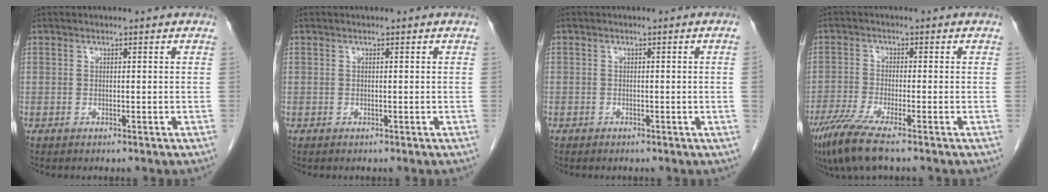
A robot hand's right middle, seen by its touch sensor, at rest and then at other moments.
{"total": 0.0}
{"total": 0.8, "force": [-0.2, -0.3, 0.7], "torque": [-0.005, 0.001, -0.004]}
{"total": 7.1, "force": [-5.1, 0.0, 5.0], "torque": [-0.097, -0.022, -0.096]}